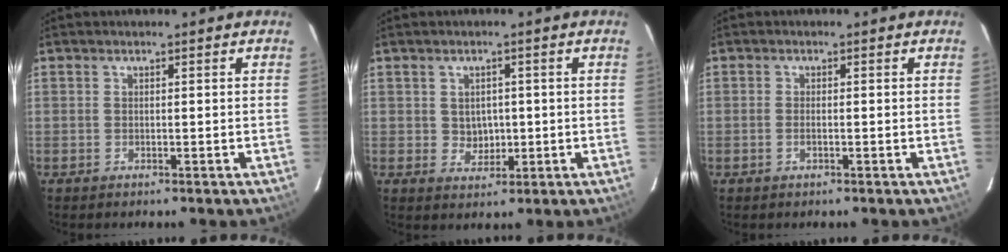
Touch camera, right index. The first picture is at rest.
{"total": 3.6, "force": [0.1, 3.3, 1.5], "torque": [-0.023, 0.004, 0.010]}
{"total": 1.0, "force": [-0.4, 0.4, 0.9], "torque": [-0.019, 0.000, -0.007]}